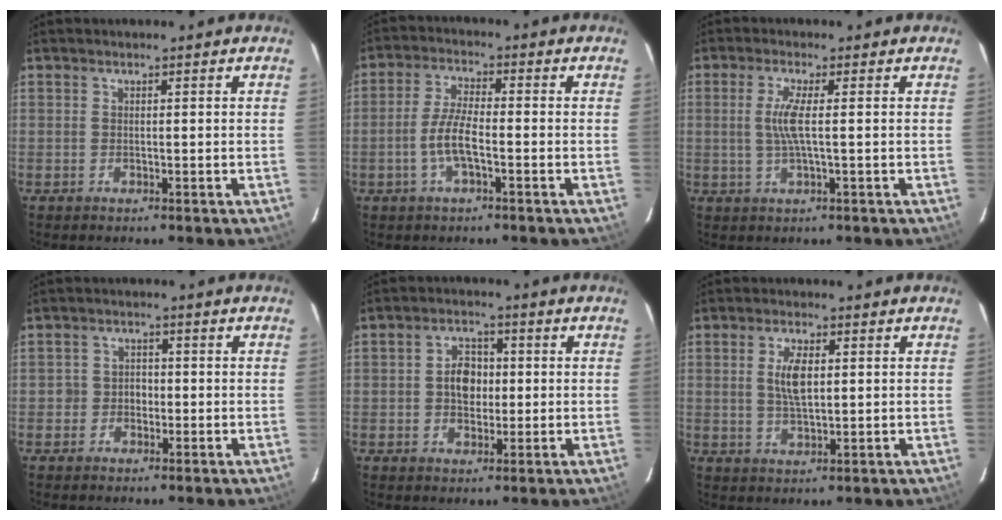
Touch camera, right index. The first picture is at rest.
{"total": 6.1, "force": [-2.0, 1.5, 5.5], "torque": [-0.117, 0.002, -0.041]}
{"total": 4.4, "force": [0.1, 0.0, 4.4], "torque": [-0.090, -0.004, 0.004]}
{"total": 3.1, "force": [-1.0, 2.8, 0.6], "torque": [-0.011, 0.008, -0.020]}
{"total": 5.4, "force": [0.0, 4.1, 3.5], "torque": [-0.060, 0.013, 0.003]}
{"total": 5.4, "force": [1.0, 2.2, 4.9], "torque": [-0.092, 0.001, 0.021]}